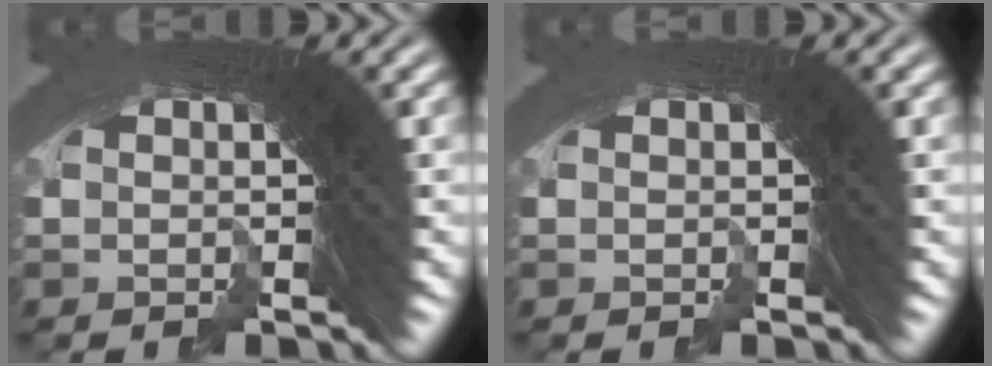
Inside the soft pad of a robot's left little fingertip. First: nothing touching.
{"total": 0.0}